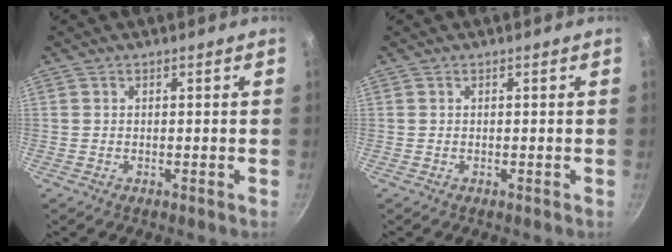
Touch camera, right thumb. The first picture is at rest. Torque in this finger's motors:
{"motor_torque": [0.10, 0.29, 0.47, 0.28, -0.06]}